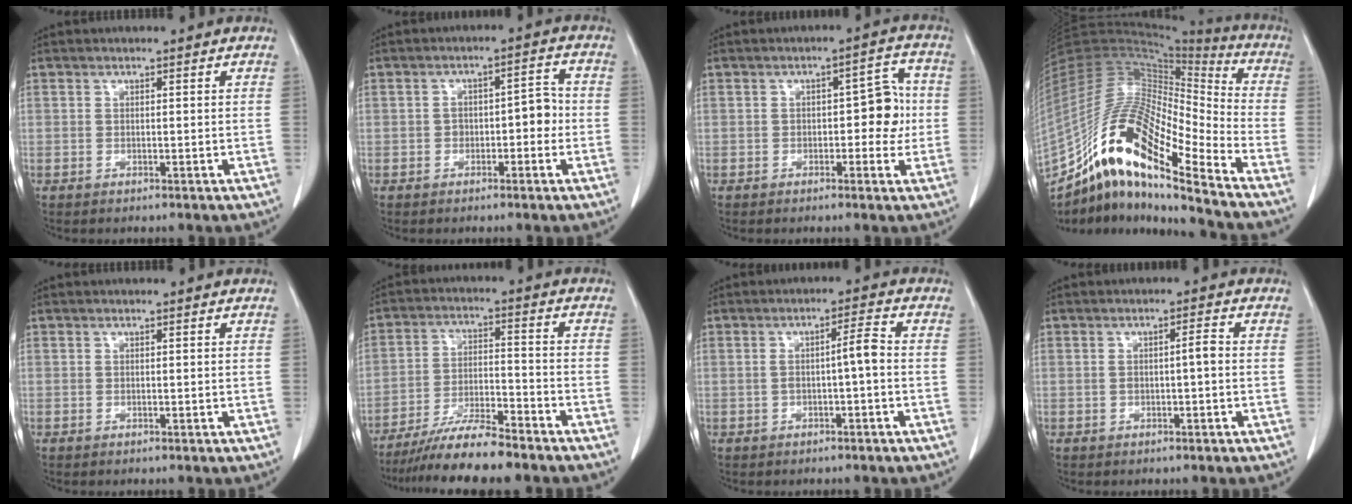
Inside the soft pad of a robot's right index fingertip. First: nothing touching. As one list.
[{"total": 4.4, "force": [-1.0, 2.2, 3.6], "torque": [-0.045, 0.026, -0.014]}, {"total": 5.8, "force": [-0.5, 2.8, 5.0], "torque": [-0.056, 0.025, -0.006]}, {"total": 21.3, "force": [-13.7, 3.8, 16.0], "torque": [-0.339, 0.009, -0.250]}, {"total": 0.0}, {"total": 9.7, "force": [-8.5, 0.7, 4.6], "torque": [-0.078, -0.009, -0.150]}, {"total": 3.5, "force": [-0.6, 0.2, 3.4], "torque": [-0.056, 0.011, -0.008]}, {"total": 2.3, "force": [-0.2, 0.3, 2.3], "torque": [-0.041, 0.008, -0.003]}]